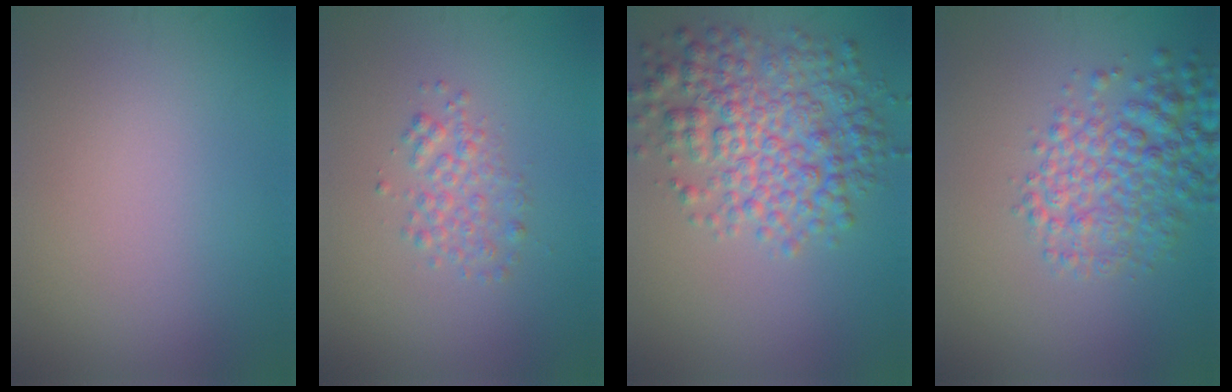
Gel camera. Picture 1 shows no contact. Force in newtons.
{"total": 2.1, "press": 2.1, "slide": 0.1}
{"total": 6.8, "press": 6.8, "slide": 0.2}
{"total": 5.5, "press": 5.5, "slide": 0.2}